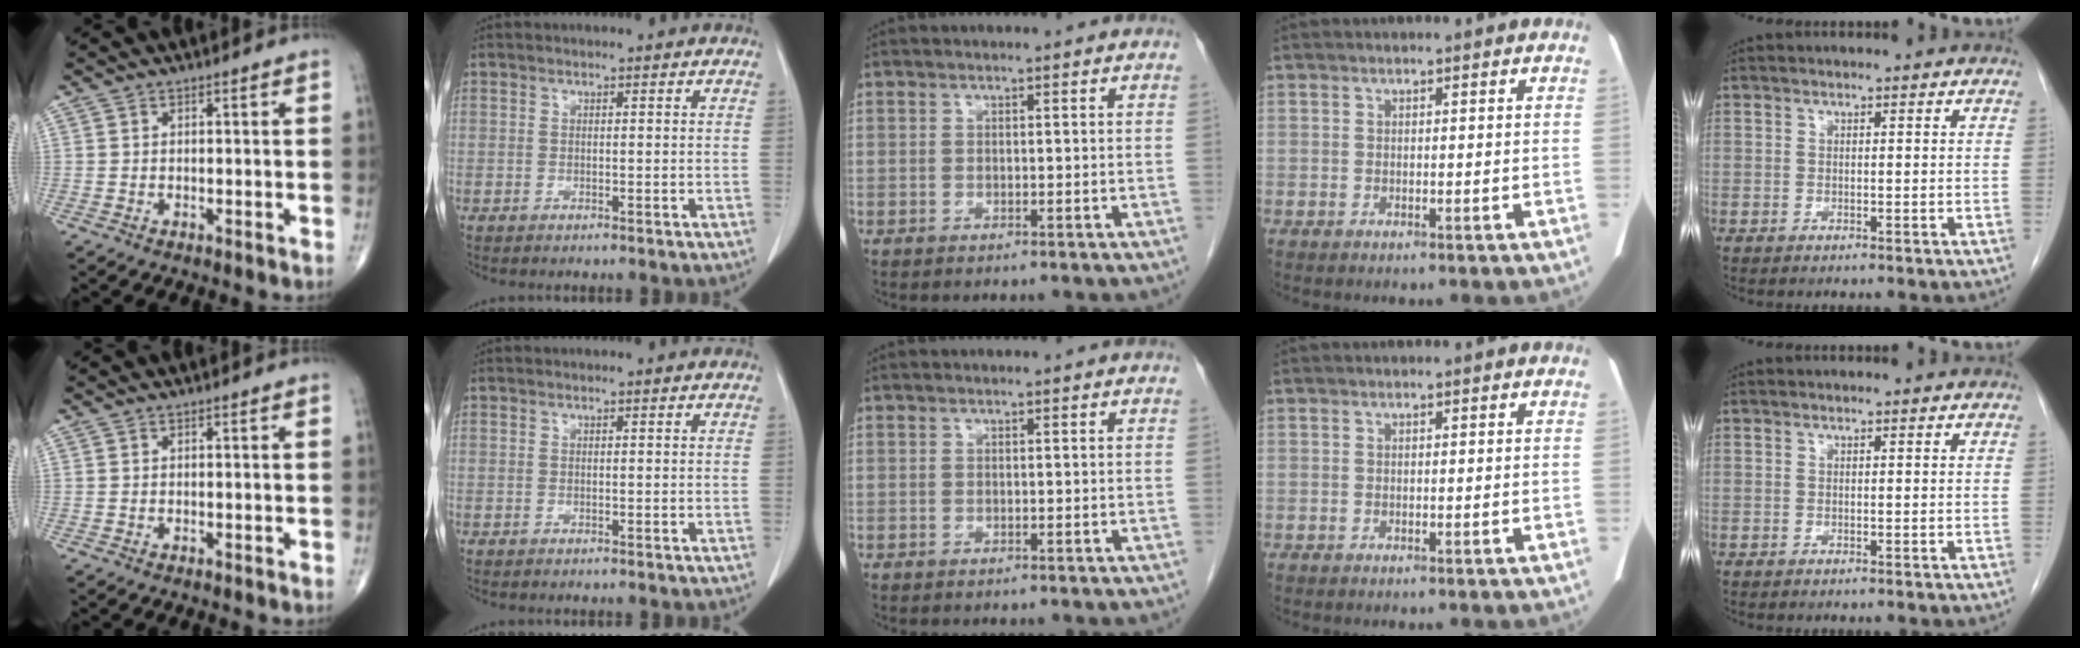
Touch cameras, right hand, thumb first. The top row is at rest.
{}